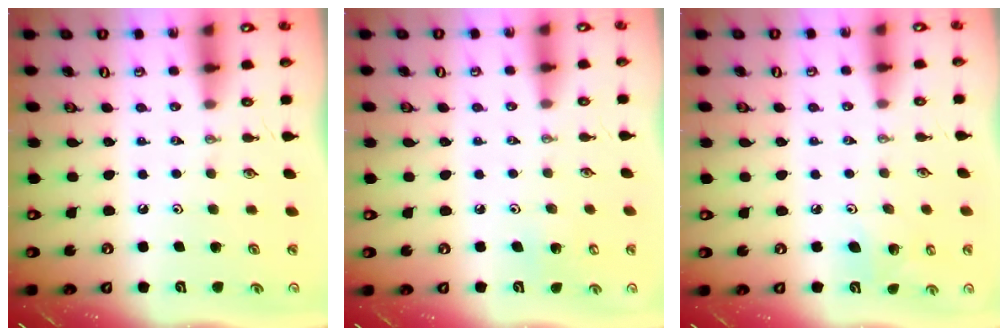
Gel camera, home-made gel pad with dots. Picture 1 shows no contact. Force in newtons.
{"total": 3.6, "press": 3.6, "slide": 0.2}
{"total": 5.0, "press": 4.5, "slide": 2.2}